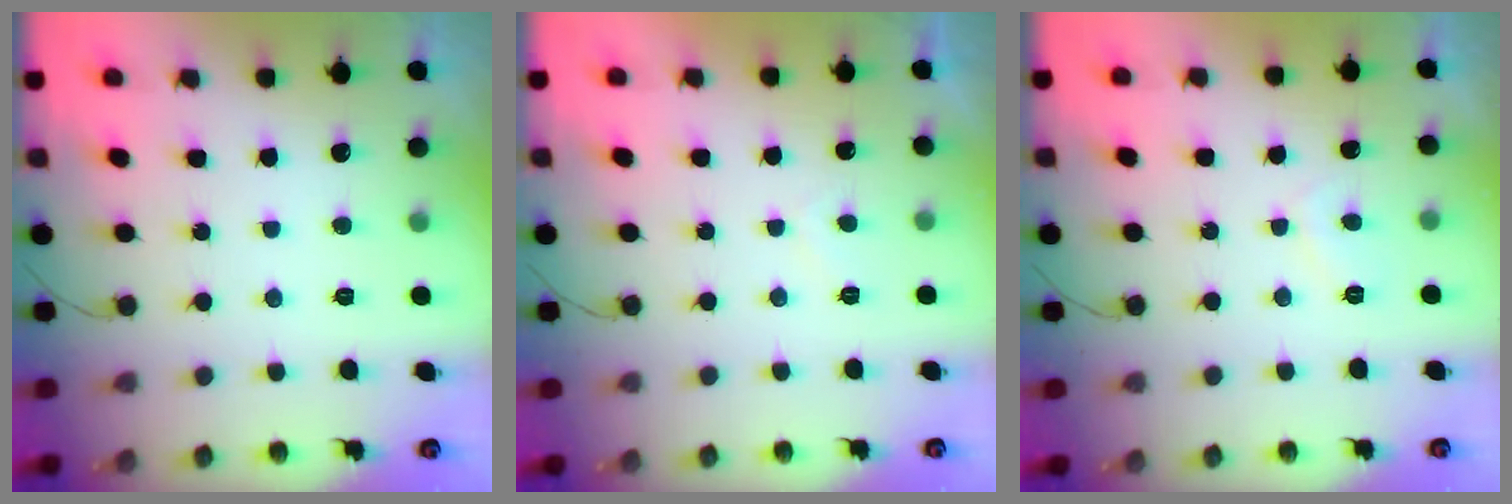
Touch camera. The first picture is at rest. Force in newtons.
{"total": 1.3, "press": 1.1, "slide": 0.7}
{"total": 1.7, "press": 1.6, "slide": 0.6}